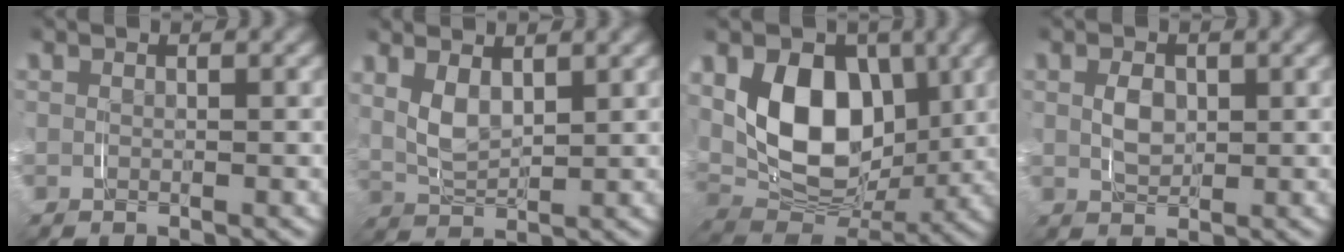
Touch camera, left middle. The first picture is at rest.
{"total": 4.2, "force": [1.3, 2.7, 2.9], "torque": [-0.079, -0.013, 0.028]}
{"total": 10.6, "force": [1.4, 7.4, 7.4], "torque": [-0.141, -0.013, 0.017]}
{"total": 2.0, "force": [0.2, 1.4, 1.4], "torque": [-0.031, -0.008, 0.010]}